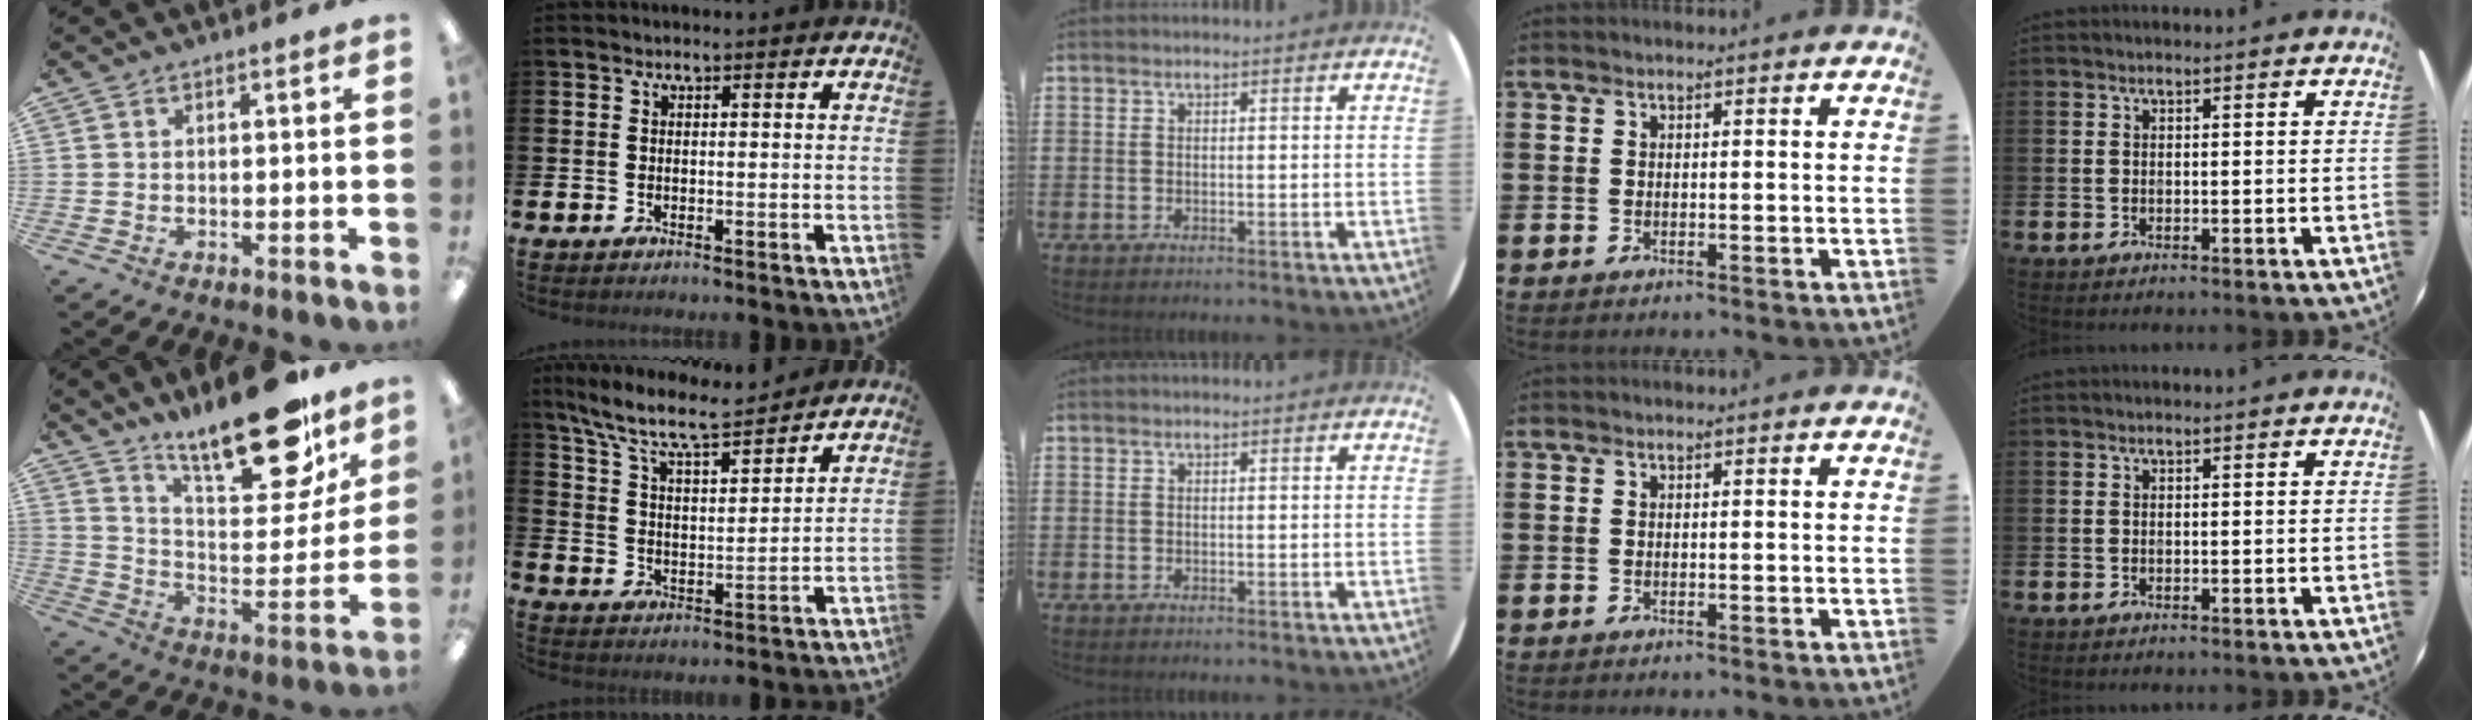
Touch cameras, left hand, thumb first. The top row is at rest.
{"thumb": {"total": 23.9, "force": [17.9, 7.8, 13.7], "torque": [-0.199, -0.117, 0.296]}, "index": {"total": 8.9, "force": [8.0, 1.3, 3.6], "torque": [-0.102, -0.047, 0.141]}}